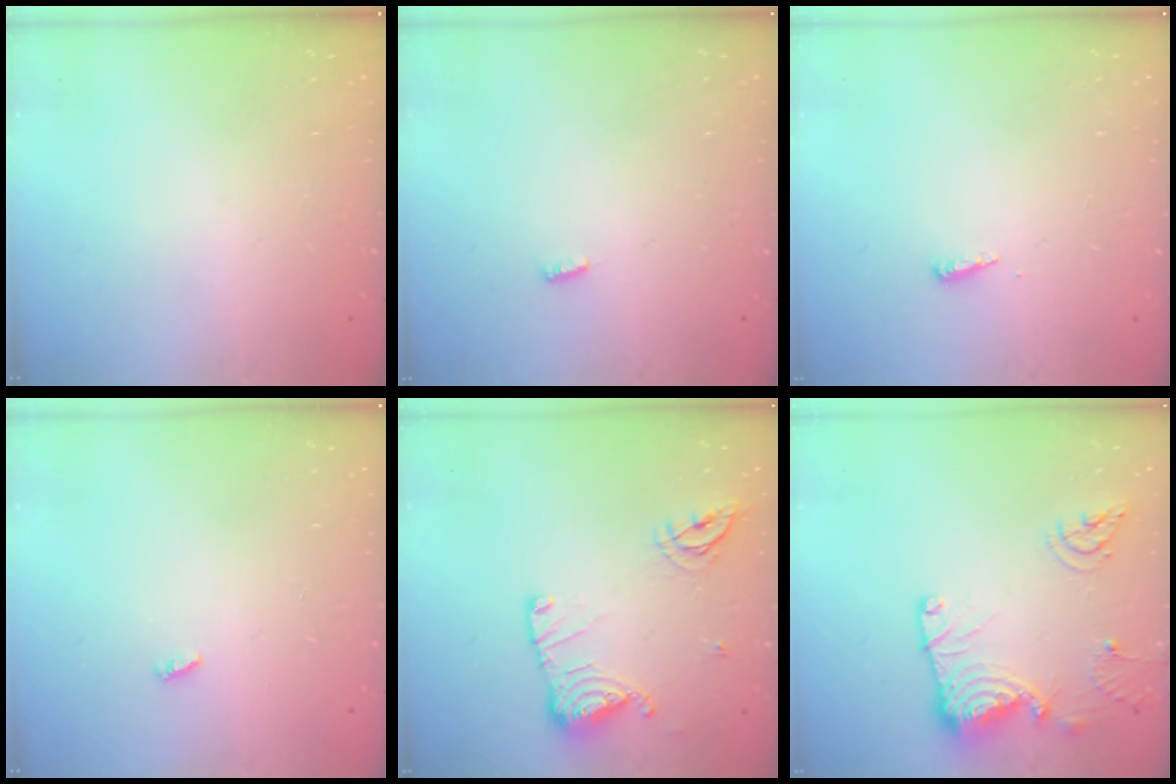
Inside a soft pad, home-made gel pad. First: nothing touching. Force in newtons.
{"total": 3.0, "press": 2.9, "slide": 0.8}
{"total": 3.8, "press": 3.7, "slide": 0.6}
{"total": 2.3, "press": 2.3, "slide": 0.2}
{"total": 12.8, "press": 12.8, "slide": 0.5}
{"total": 14.1, "press": 14.0, "slide": 1.1}